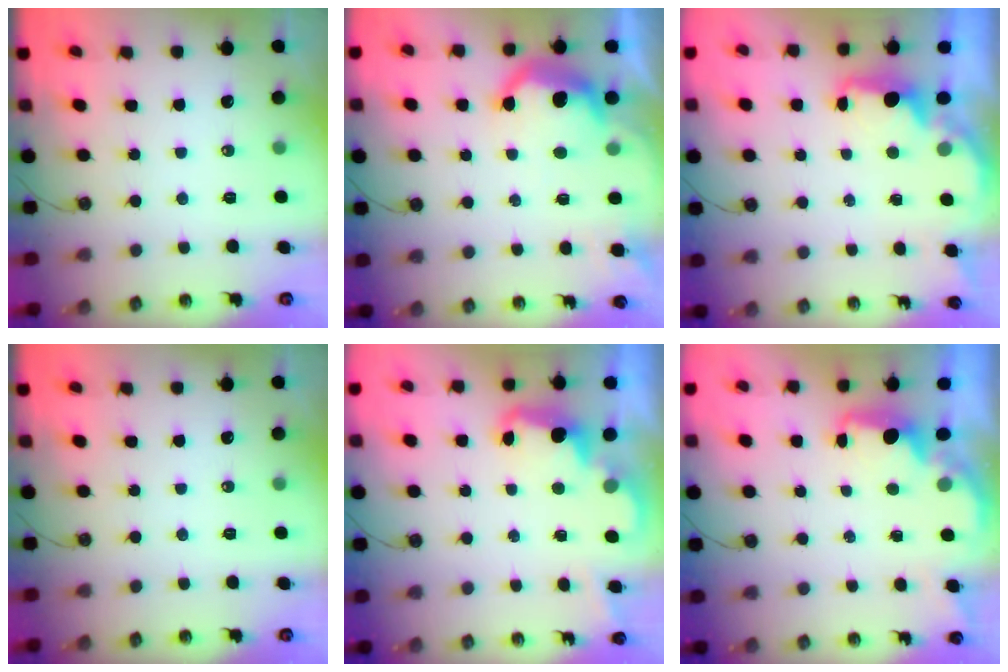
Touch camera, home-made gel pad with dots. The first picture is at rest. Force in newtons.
{"total": 10.7, "press": 10.7, "slide": 0.5}
{"total": 2.3, "press": 2.1, "slide": 0.8}
{"total": 0.0}
{"total": 3.4, "press": 3.3, "slide": 0.8}
{"total": 2.2, "press": 2.1, "slide": 0.8}